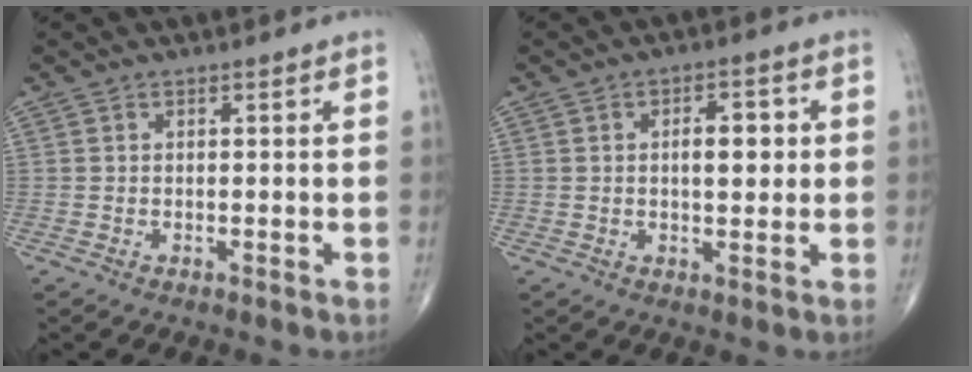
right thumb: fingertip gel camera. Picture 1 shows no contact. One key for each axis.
{"total": 6.0, "fx": 0.8, "fy": 2.9, "fz": 5.2, "tx": -0.061, "ty": 0.002, "tz": 0.010}